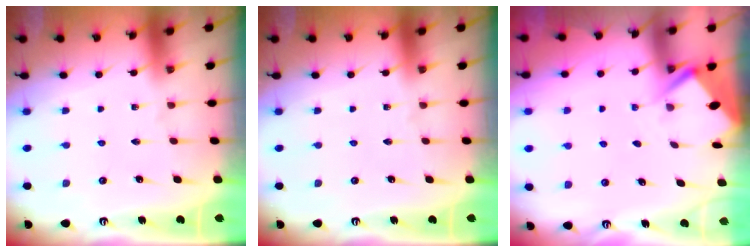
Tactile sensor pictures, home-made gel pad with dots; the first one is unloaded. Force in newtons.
{"total": 0.0}
{"total": 2.8, "press": 2.8, "slide": 0.3}